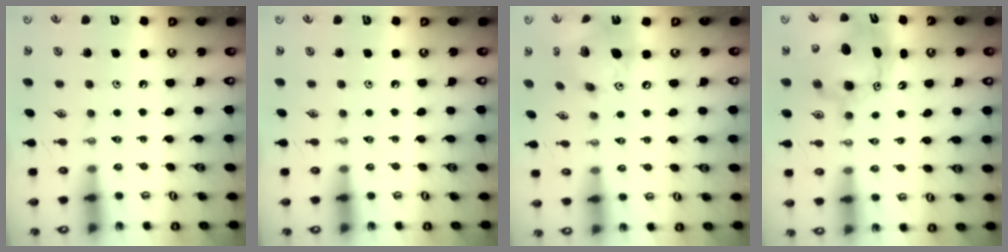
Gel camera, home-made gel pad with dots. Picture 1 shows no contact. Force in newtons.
{"total": 0.0}
{"total": 16.5, "press": 16.3, "slide": 3.1}
{"total": 11.2, "press": 10.9, "slide": 2.7}